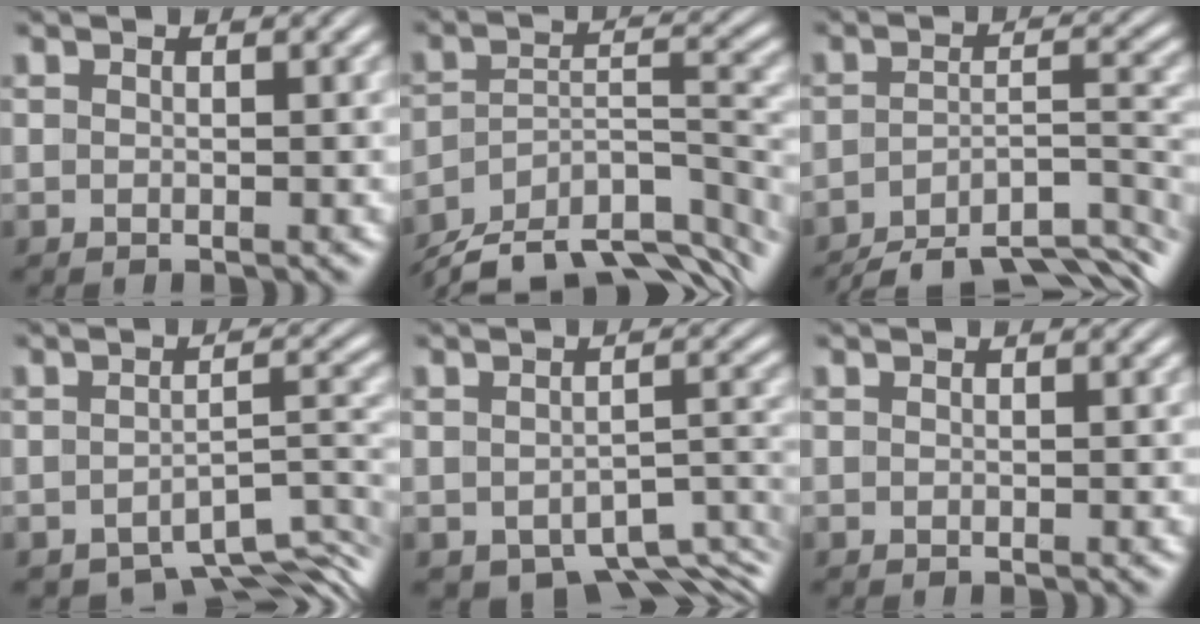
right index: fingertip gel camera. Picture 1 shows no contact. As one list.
[{"total": 11.8, "force": [-9.1, 4.7, 5.9], "torque": [-0.078, -0.032, -0.132]}, {"total": 11.1, "force": [-9.6, 3.4, 4.3], "torque": [-0.036, -0.021, -0.144]}, {"total": 8.4, "force": [-6.6, 3.1, 4.0], "torque": [-0.032, -0.021, -0.093]}, {"total": 7.9, "force": [-6.4, 3.3, 3.2], "torque": [-0.022, -0.017, -0.090]}, {"total": 0.0}]